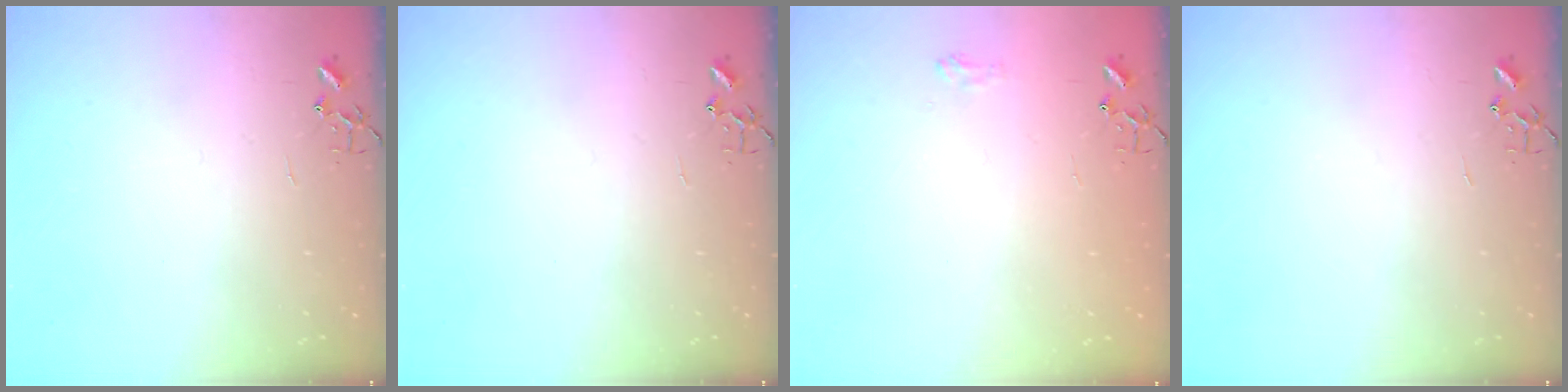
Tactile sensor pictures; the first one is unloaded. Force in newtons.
{"total": 0.0}
{"total": 6.3, "press": 6.3, "slide": 0.8}
{"total": 0.0}